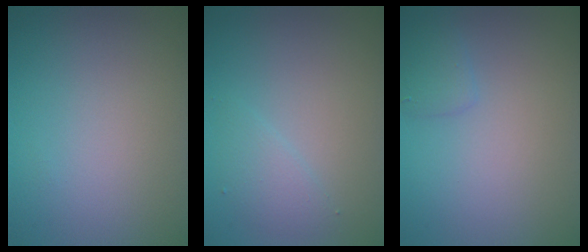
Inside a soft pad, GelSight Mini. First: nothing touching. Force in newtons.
{"total": 1.6, "press": 1.6, "slide": 0.3}
{"total": 1.2, "press": 1.2, "slide": 0.1}